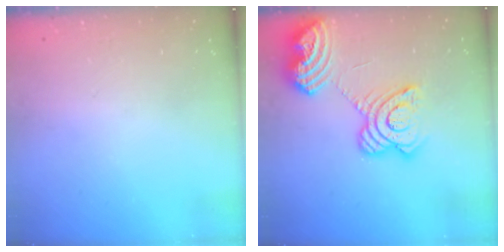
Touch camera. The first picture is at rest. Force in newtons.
{"total": 22.4, "press": 22.2, "slide": 2.6}